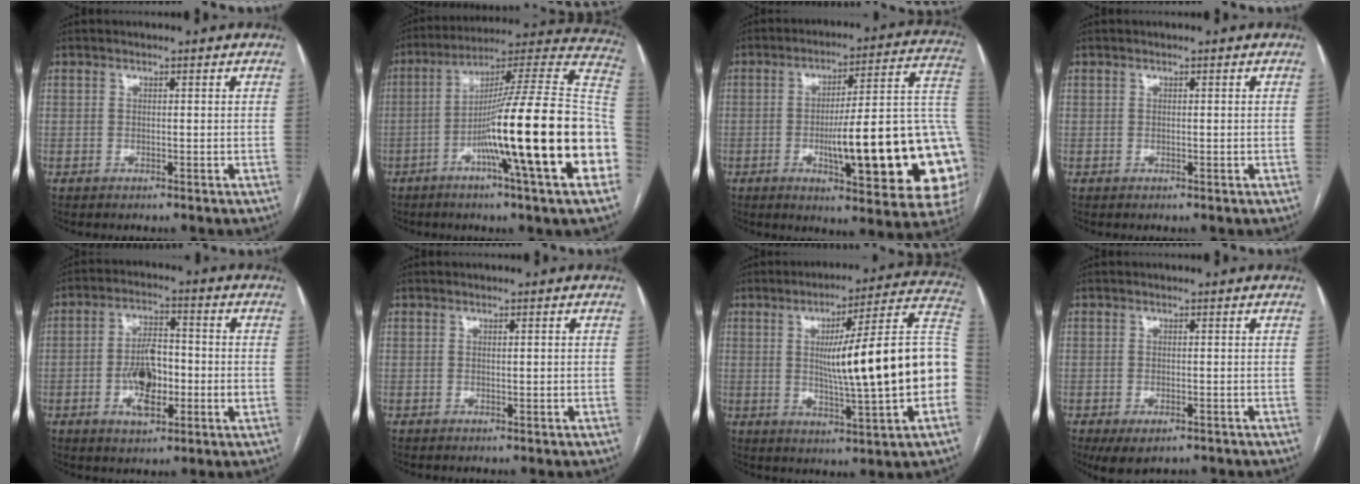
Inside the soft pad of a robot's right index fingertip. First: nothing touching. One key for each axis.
{"total": 27.5, "fx": -7.0, "fy": -0.3, "fz": 26.6, "tx": -0.322, "ty": -0.006, "tz": -0.129}
{"total": 25.7, "fx": -4.6, "fy": 3.8, "fz": 25.0, "tx": -0.240, "ty": 0.011, "tz": -0.060}
{"total": 0.0}
{"total": 8.9, "fx": -1.9, "fy": 3.8, "fz": 7.8, "tx": -0.149, "ty": 0.010, "tz": -0.031}
{"total": 0.7, "fx": 0.0, "fy": 0.0, "fz": 0.7, "tx": -0.014, "ty": 0.001, "tz": 0.002}
{"total": 21.5, "fx": -0.7, "fy": 1.0, "fz": 21.5, "tx": -0.256, "ty": 0.034, "tz": -0.009}
{"total": 4.6, "fx": -2.9, "fy": 2.1, "fz": 2.9, "tx": -0.048, "ty": -0.008, "tz": -0.041}